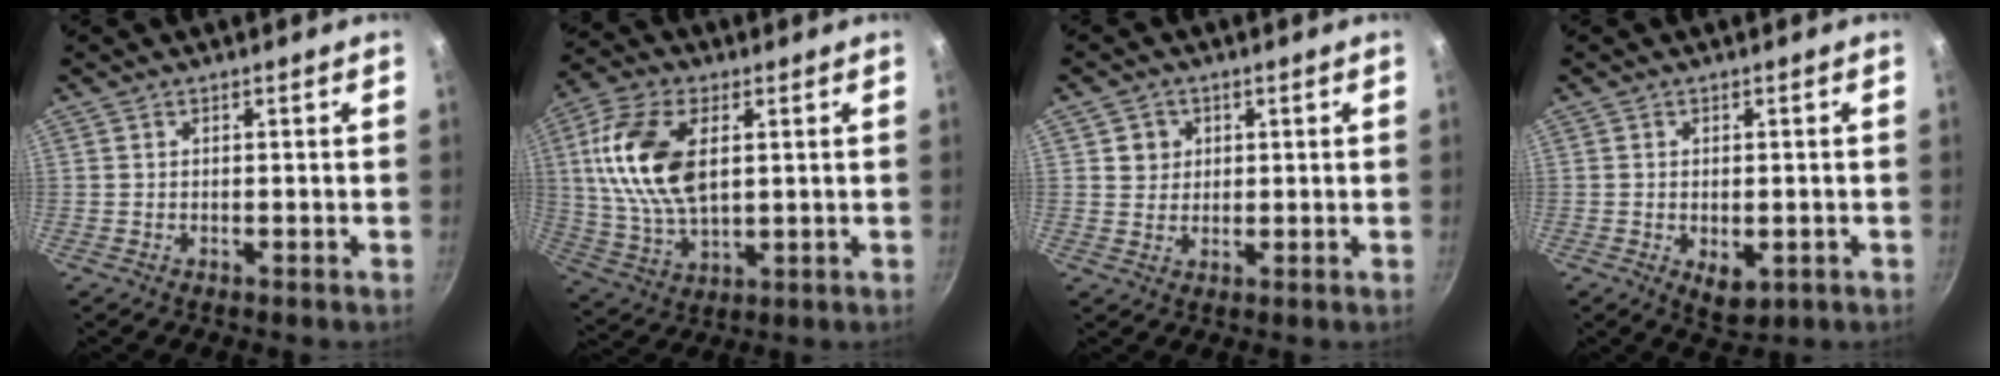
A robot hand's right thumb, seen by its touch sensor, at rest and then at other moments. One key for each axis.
{"total": 16.6, "fx": 3.5, "fy": 9.2, "fz": 13.3, "tx": -0.251, "ty": -0.003, "tz": 0.068}
{"total": 3.7, "fx": 1.1, "fy": 3.4, "fz": 0.8, "tx": 0.011, "ty": 0.005, "tz": 0.016}
{"total": 4.7, "fx": -1.1, "fy": 2.8, "fz": 3.7, "tx": -0.046, "ty": -0.009, "tz": -0.008}